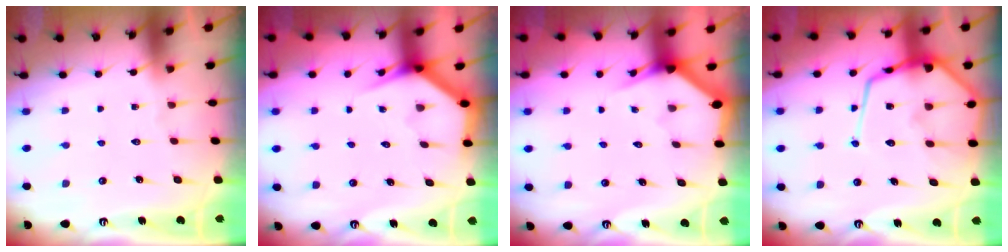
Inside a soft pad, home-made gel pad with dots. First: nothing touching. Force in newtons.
{"total": 3.6, "press": 3.6, "slide": 0.3}
{"total": 2.8, "press": 2.8, "slide": 0.1}
{"total": 16.8, "press": 16.8, "slide": 1.4}